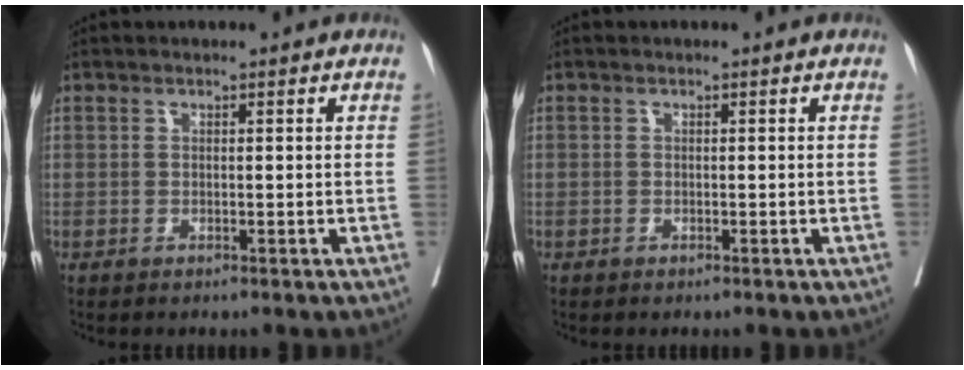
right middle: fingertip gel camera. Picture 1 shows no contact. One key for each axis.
{"total": 0.6, "fx": -0.3, "fy": 0.5, "fz": -0.1, "tx": -0.004, "ty": 0.005, "tz": -0.008}